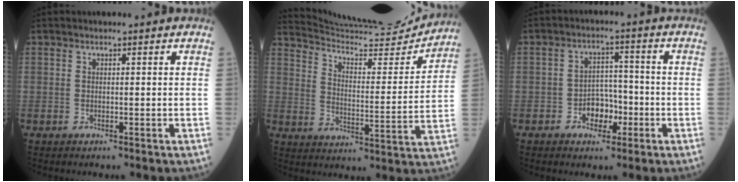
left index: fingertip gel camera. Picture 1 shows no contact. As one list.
[{"total": 18.2, "force": [17.8, -0.1, 3.6], "torque": [-0.071, -0.053, 0.256]}, {"total": 4.7, "force": [-2.0, 3.2, 2.9], "torque": [-0.045, 0.011, -0.034]}]